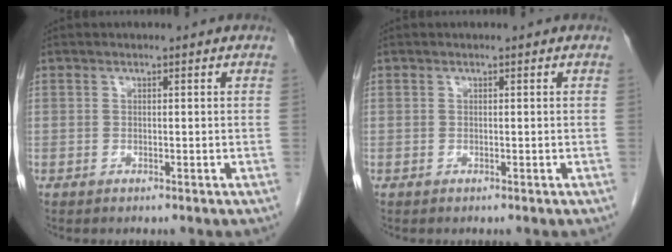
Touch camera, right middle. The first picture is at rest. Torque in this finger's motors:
{"motor_torque": [0.00, 0.00, 0.00, -0.01]}